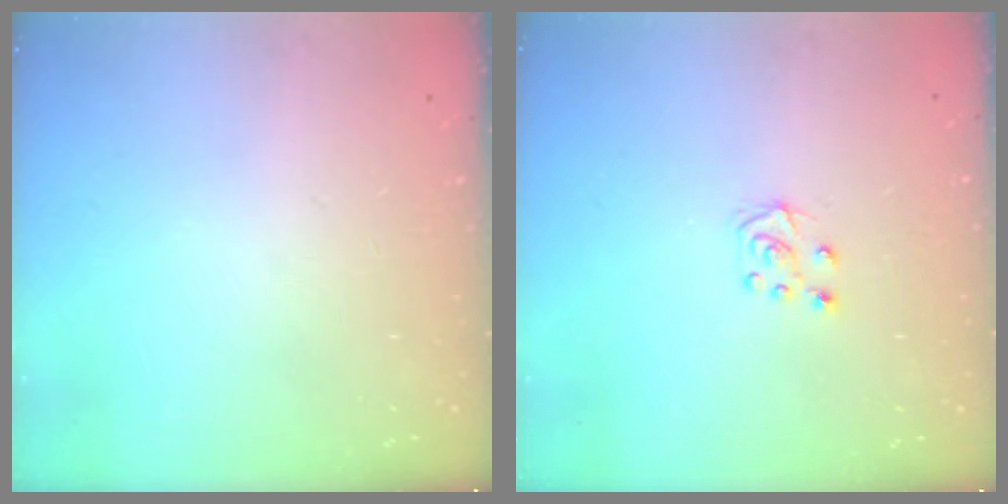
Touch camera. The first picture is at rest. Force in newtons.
{"total": 4.9, "press": 4.9, "slide": 0.6}